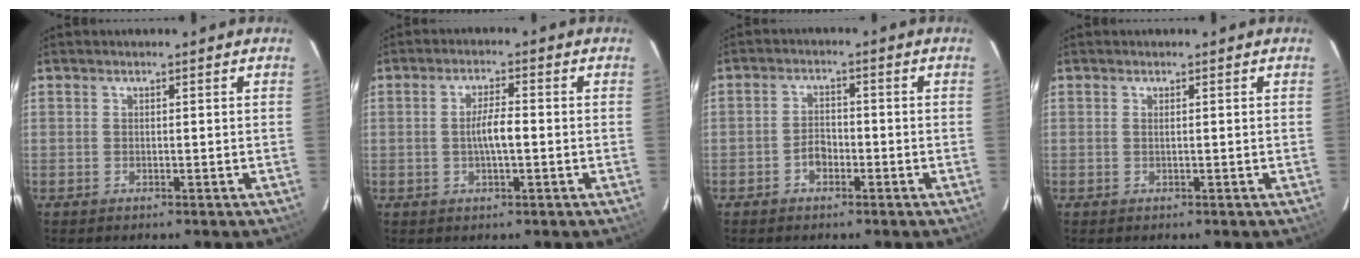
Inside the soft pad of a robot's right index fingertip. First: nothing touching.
{"total": 4.7, "force": [-0.8, 0.3, 4.7], "torque": [-0.084, 0.001, -0.012]}
{"total": 0.9, "force": [-0.6, 0.6, 0.3], "torque": [-0.004, 0.003, -0.009]}
{"total": 0.5, "force": [0.2, -0.2, 0.4], "torque": [-0.008, 0.002, 0.002]}